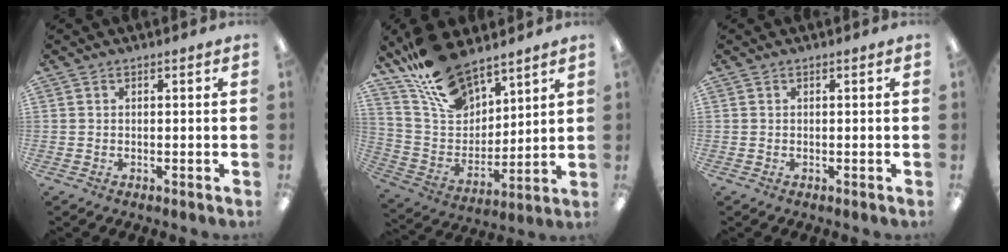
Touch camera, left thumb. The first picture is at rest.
{"total": 17.0, "force": [13.2, 8.1, 6.9], "torque": [-0.144, -0.076, 0.248]}
{"total": 0.0}